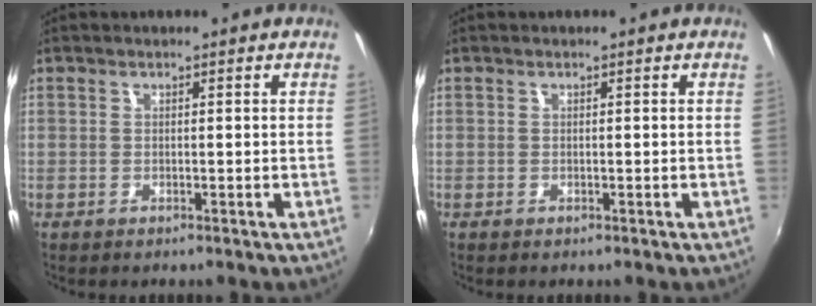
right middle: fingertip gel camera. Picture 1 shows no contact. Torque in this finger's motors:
{"motor_torque": [0.03, -0.09, -0.02, 0.01]}